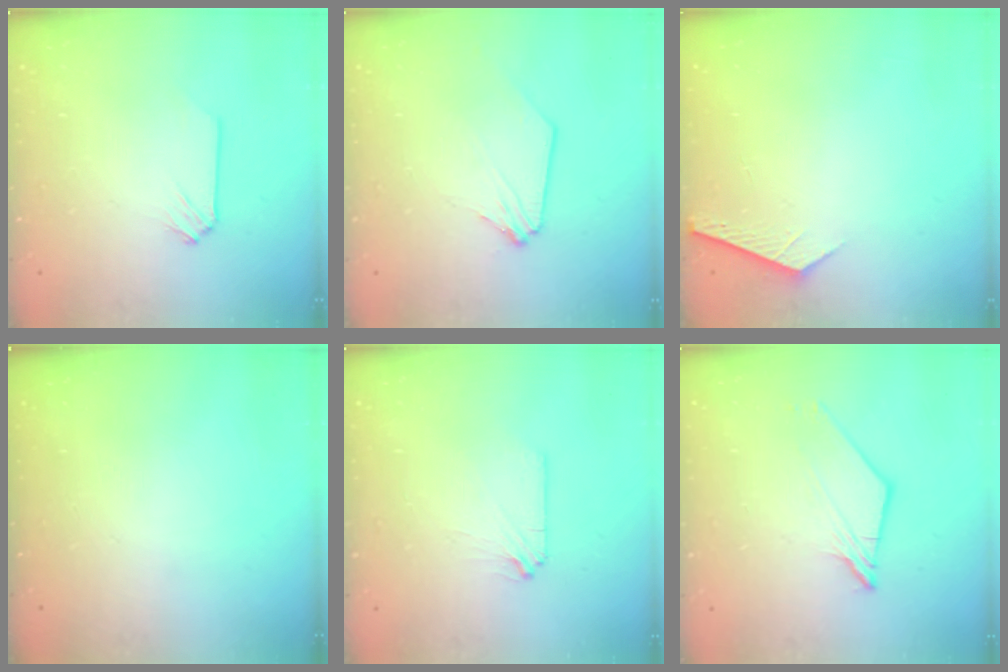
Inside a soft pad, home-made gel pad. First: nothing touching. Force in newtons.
{"total": 0.7, "press": 0.7, "slide": 0.0}
{"total": 2.8, "press": 2.8, "slide": 0.3}
{"total": 0.0}
{"total": 1.7, "press": 1.7, "slide": 0.4}
{"total": 4.9, "press": 4.8, "slide": 0.7}